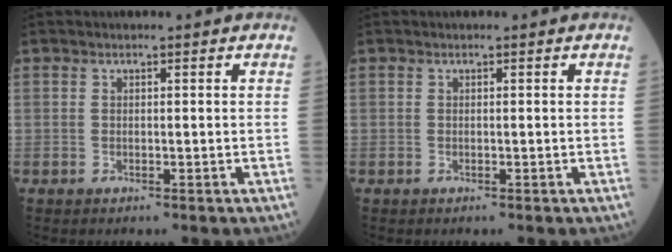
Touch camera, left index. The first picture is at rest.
{"total": 0.0}